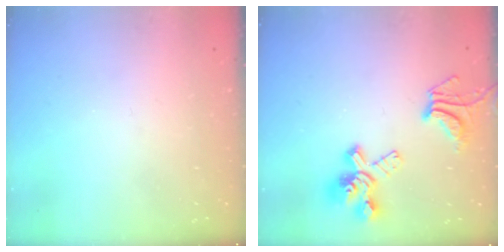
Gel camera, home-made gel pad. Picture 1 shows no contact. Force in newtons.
{"total": 8.0, "press": 7.6, "slide": 2.4}